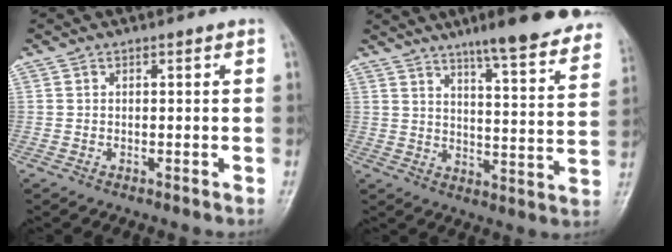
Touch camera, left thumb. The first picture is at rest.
{"total": 19.6, "force": [15.0, 2.9, 12.2], "torque": [-0.133, -0.062, 0.192]}